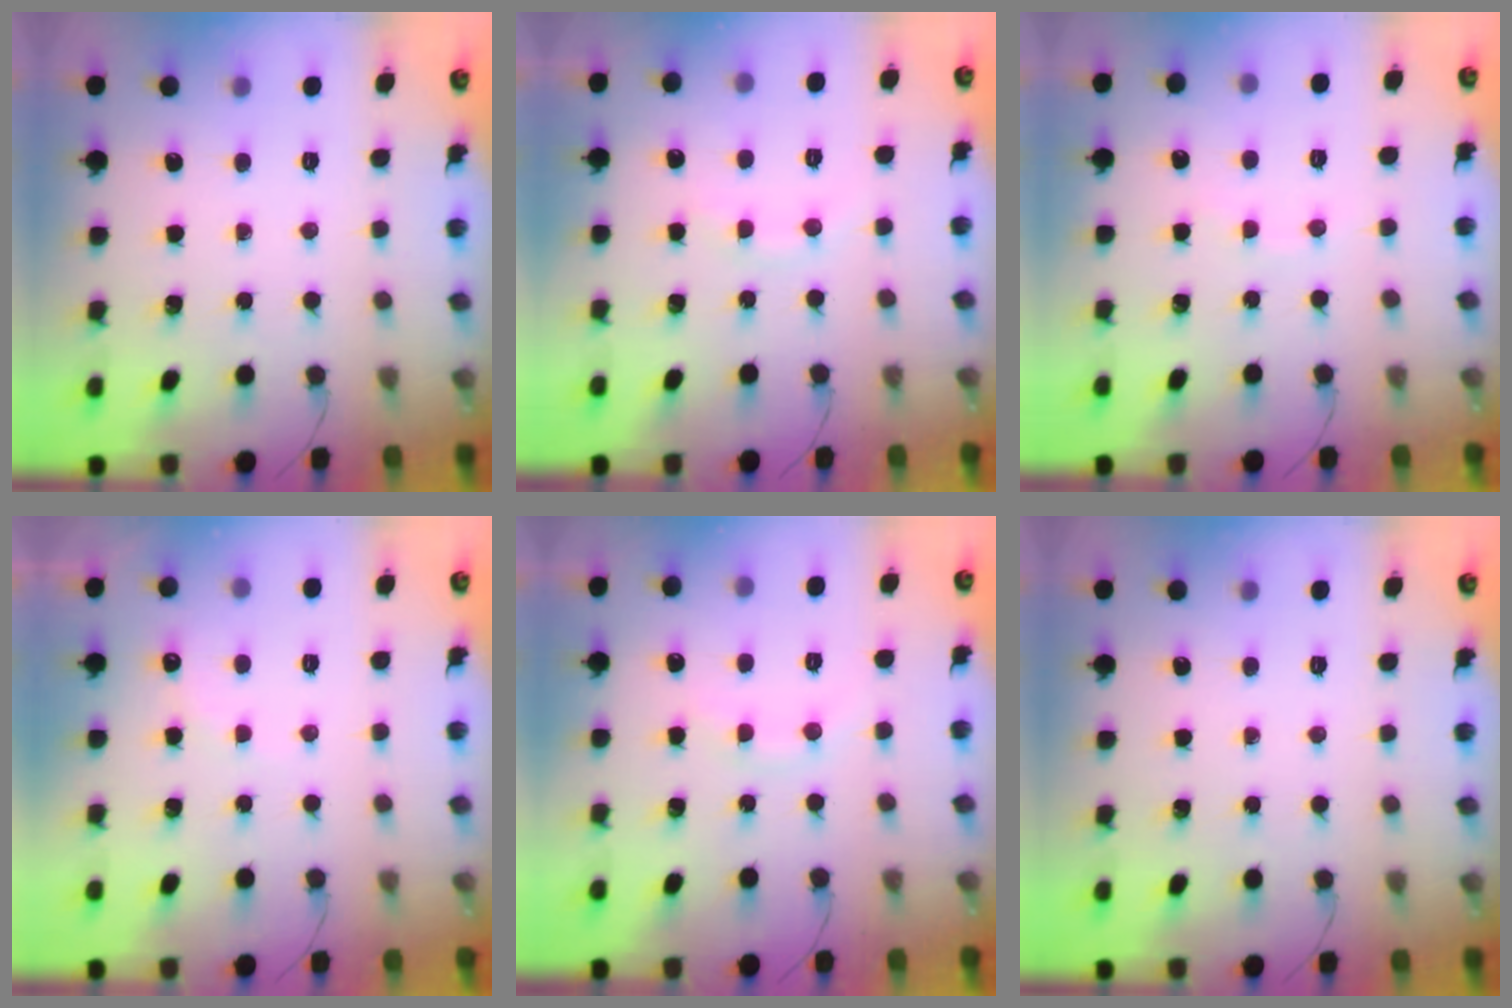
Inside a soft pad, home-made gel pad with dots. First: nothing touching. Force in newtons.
{"total": 6.5, "press": 6.4, "slide": 1.1}
{"total": 2.3, "press": 2.1, "slide": 0.7}
{"total": 6.3, "press": 6.3, "slide": 0.9}
{"total": 6.9, "press": 6.7, "slide": 1.4}
{"total": 0.0}